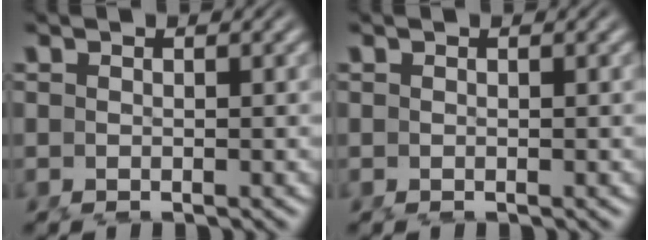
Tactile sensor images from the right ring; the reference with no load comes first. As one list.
[{"total": 0.0}]